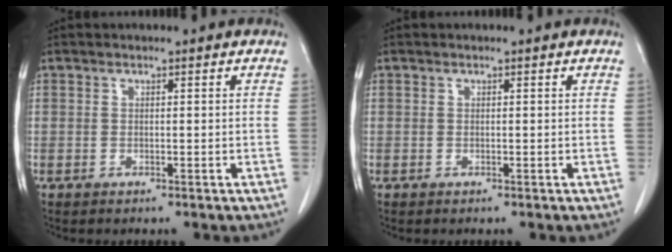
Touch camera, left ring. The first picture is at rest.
{"total": 0.0}